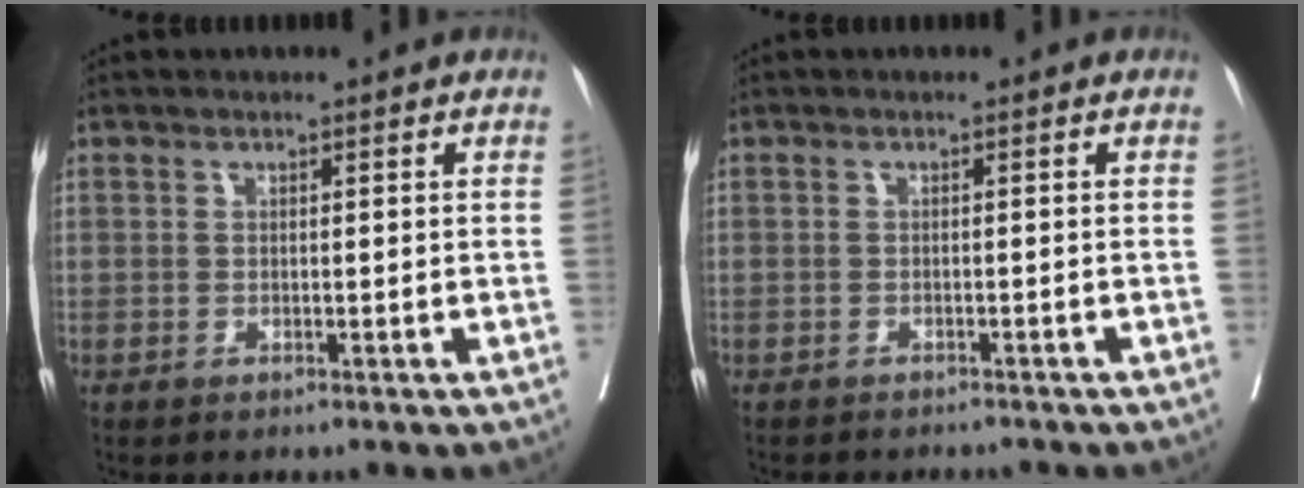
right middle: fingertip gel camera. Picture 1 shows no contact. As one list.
[{"total": 4.7, "force": [-4.4, 1.0, 1.2], "torque": [-0.015, -0.005, -0.056]}]